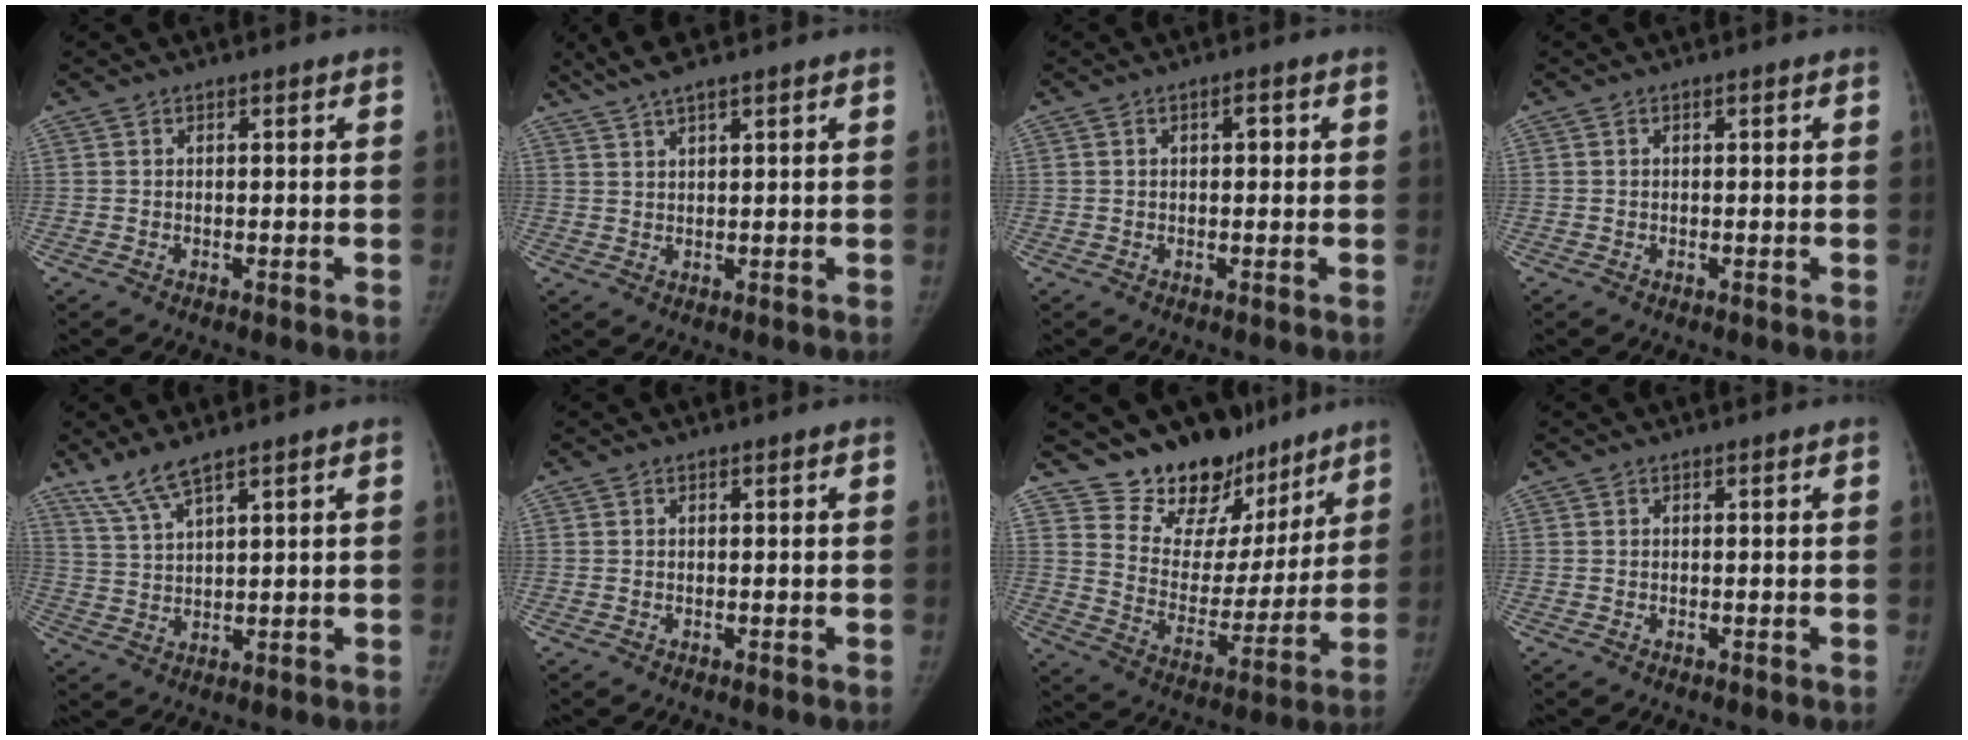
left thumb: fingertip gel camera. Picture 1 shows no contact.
{"total": 5.1, "force": [4.0, 0.4, 3.1], "torque": [-0.067, 0.005, 0.083]}
{"total": 1.7, "force": [0.3, 0.9, 1.4], "torque": [-0.018, 0.003, 0.004]}
{"total": 0.0}
{"total": 6.0, "force": [4.7, 0.7, 3.7], "torque": [-0.082, -0.016, 0.102]}
{"total": 0.0}
{"total": 17.4, "force": [14.2, 9.1, 4.3], "torque": [0.002, -0.103, 0.222]}
{"total": 0.0}